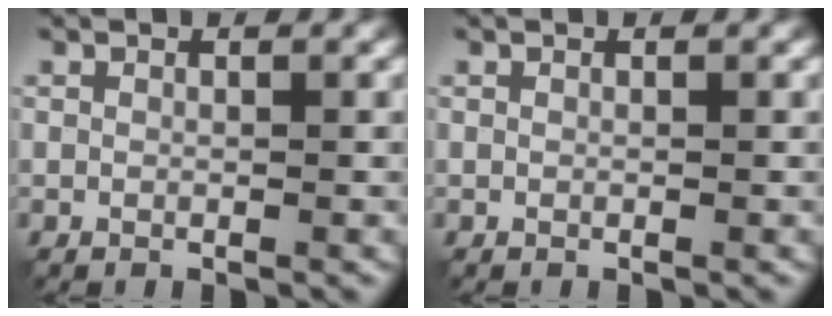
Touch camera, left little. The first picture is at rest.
{"total": 0.0}